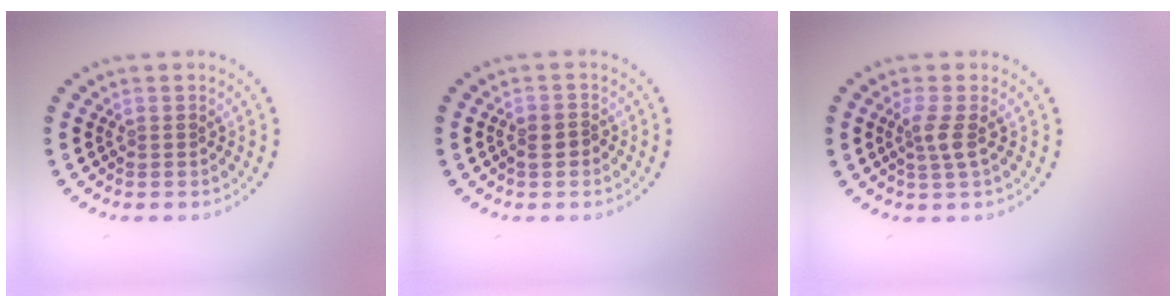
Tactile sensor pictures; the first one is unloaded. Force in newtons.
{"total": 1.5, "press": 1.5, "slide": 0.4}
{"total": 1.8, "press": 1.3, "slide": 1.2}